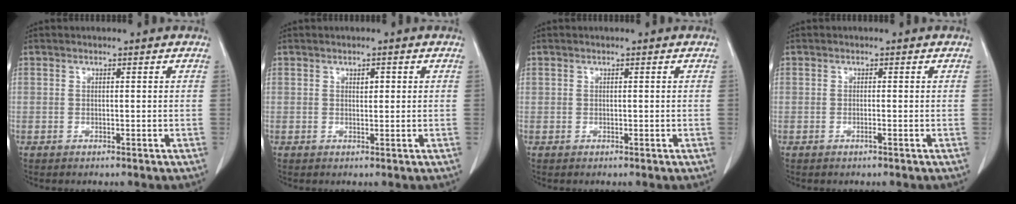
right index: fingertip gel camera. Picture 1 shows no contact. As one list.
[{"total": 1.2, "force": [0.4, 0.6, 0.9], "torque": [-0.012, 0.000, 0.007]}, {"total": 0.0}, {"total": 0.6, "force": [-0.3, -0.1, 0.5], "torque": [-0.012, -0.001, -0.005]}]